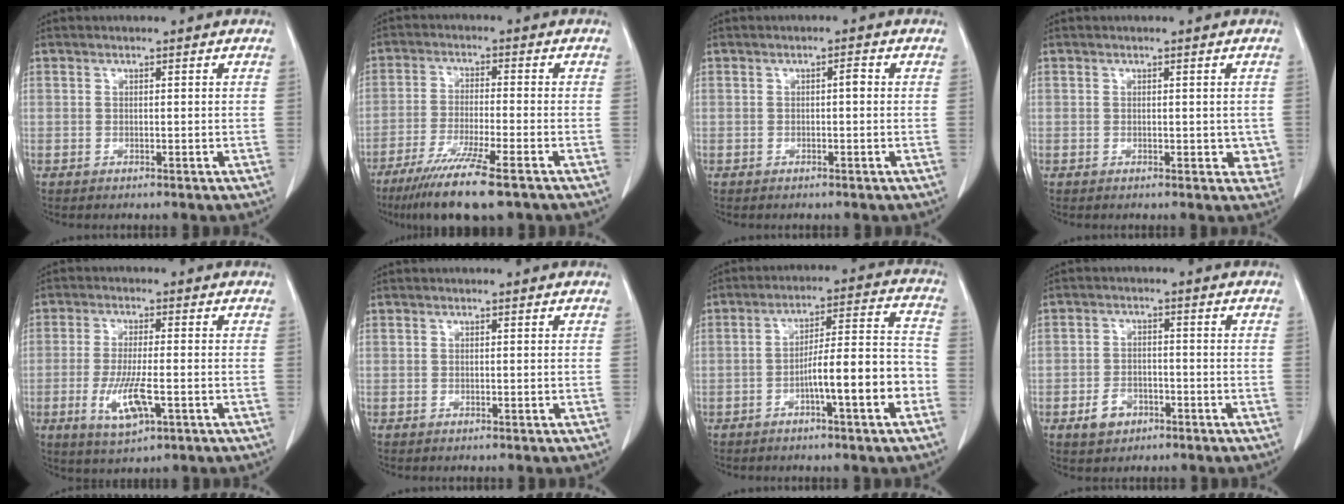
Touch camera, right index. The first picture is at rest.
{"total": 11.5, "force": [-8.0, 0.5, 8.2], "torque": [-0.140, -0.031, -0.130]}
{"total": 1.1, "force": [0.0, 0.3, 1.1], "torque": [-0.016, 0.003, 0.001]}
{"total": 2.5, "force": [0.1, 1.9, 1.6], "torque": [0.001, 0.002, 0.001]}
{"total": 7.2, "force": [-2.3, 1.5, 6.7], "torque": [-0.133, -0.015, -0.037]}
{"total": 0.0}
{"total": 11.3, "force": [-4.3, 1.0, 10.4], "torque": [-0.158, 0.024, -0.064]}
{"total": 4.1, "force": [-2.2, 2.9, 1.8], "torque": [-0.031, 0.005, -0.032]}